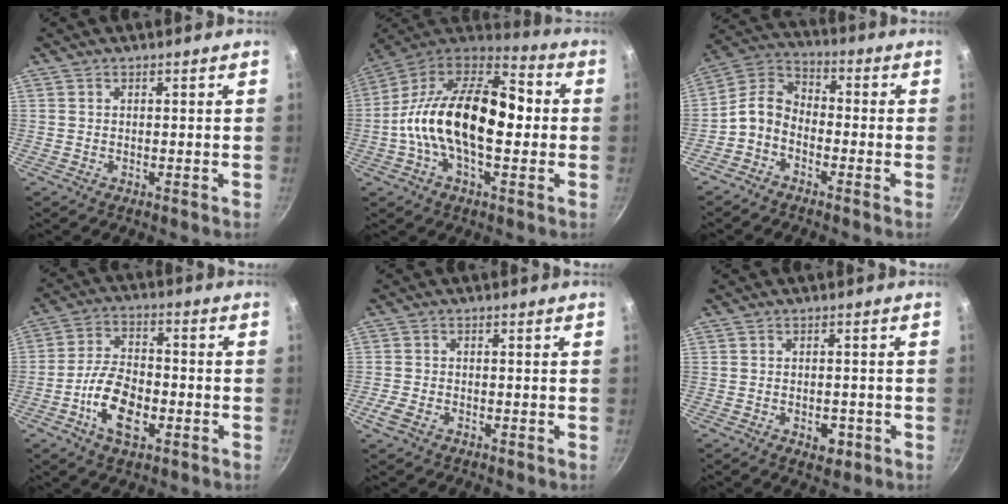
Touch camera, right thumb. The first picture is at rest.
{"total": 23.9, "force": [-0.8, 13.1, 20.0], "torque": [-0.323, 0.045, -0.039]}
{"total": 8.0, "force": [-3.0, 5.6, 4.8], "torque": [-0.087, 0.055, -0.078]}
{"total": 11.4, "force": [-4.0, 6.1, 8.7], "torque": [-0.153, 0.030, -0.078]}
{"total": 3.4, "force": [-1.8, 2.1, 2.0], "torque": [-0.046, 0.011, -0.037]}
{"total": 4.1, "force": [-1.7, 2.5, 2.7], "torque": [-0.024, 0.011, -0.017]}